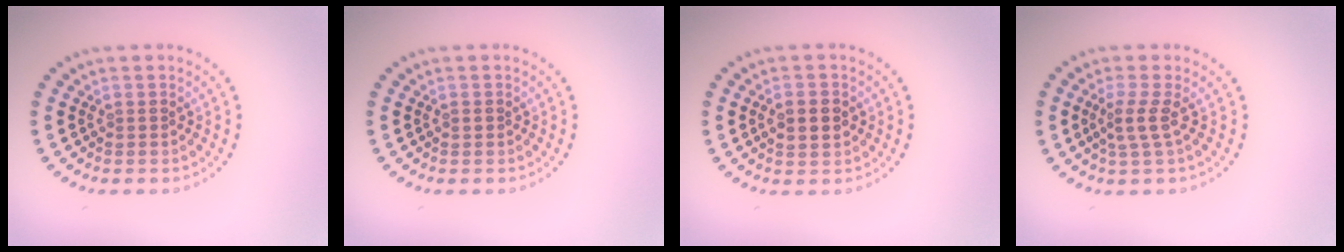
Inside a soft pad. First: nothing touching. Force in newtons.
{"total": 0.7, "press": 0.7, "slide": 0.0}
{"total": 3.1, "press": 3.1, "slide": 0.1}
{"total": 2.0, "press": 1.4, "slide": 1.4}